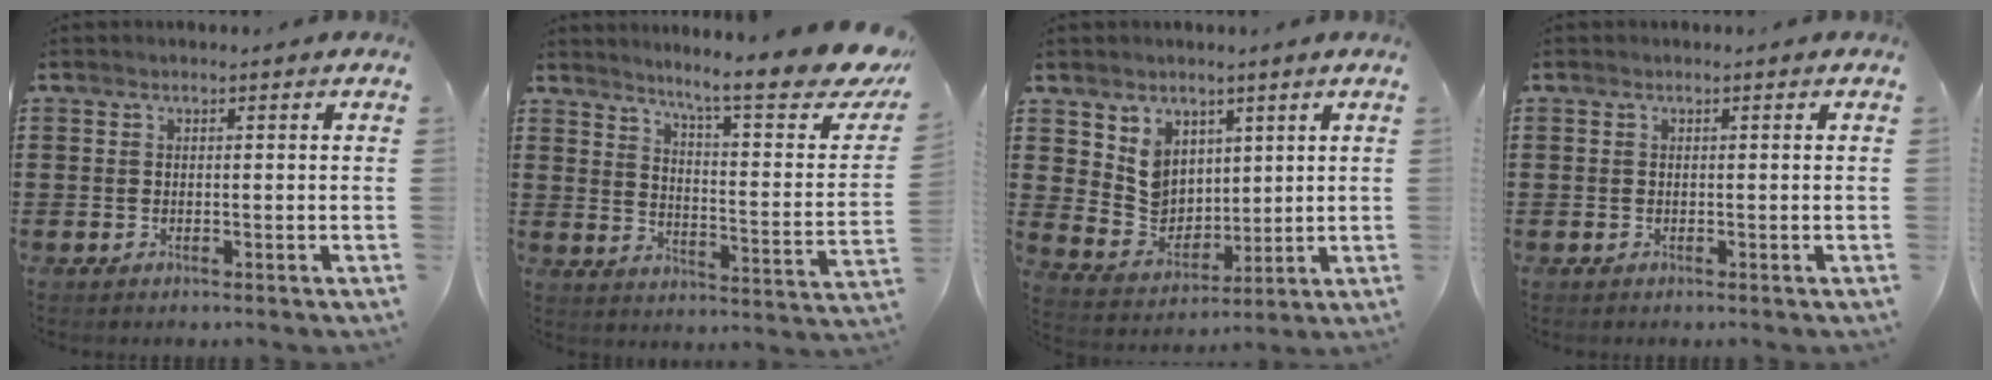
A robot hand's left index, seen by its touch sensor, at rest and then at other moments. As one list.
[{"total": 10.7, "force": [8.6, 0.6, 6.4], "torque": [-0.115, -0.066, 0.133]}, {"total": 6.9, "force": [3.6, 5.7, 1.6], "torque": [-0.052, -0.009, 0.073]}, {"total": 0.0}]